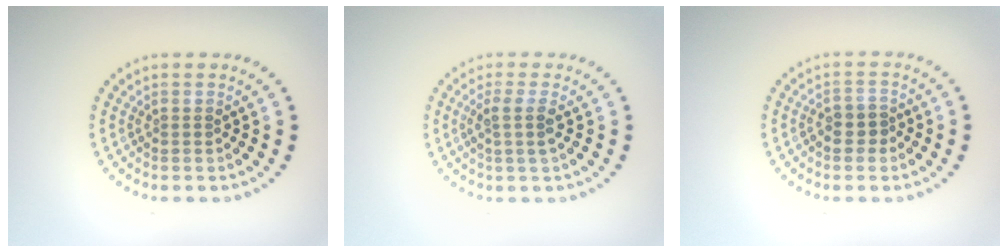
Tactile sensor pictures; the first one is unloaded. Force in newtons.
{"total": 1.9, "press": 1.5, "slide": 1.0}
{"total": 2.0, "press": 1.8, "slide": 0.9}